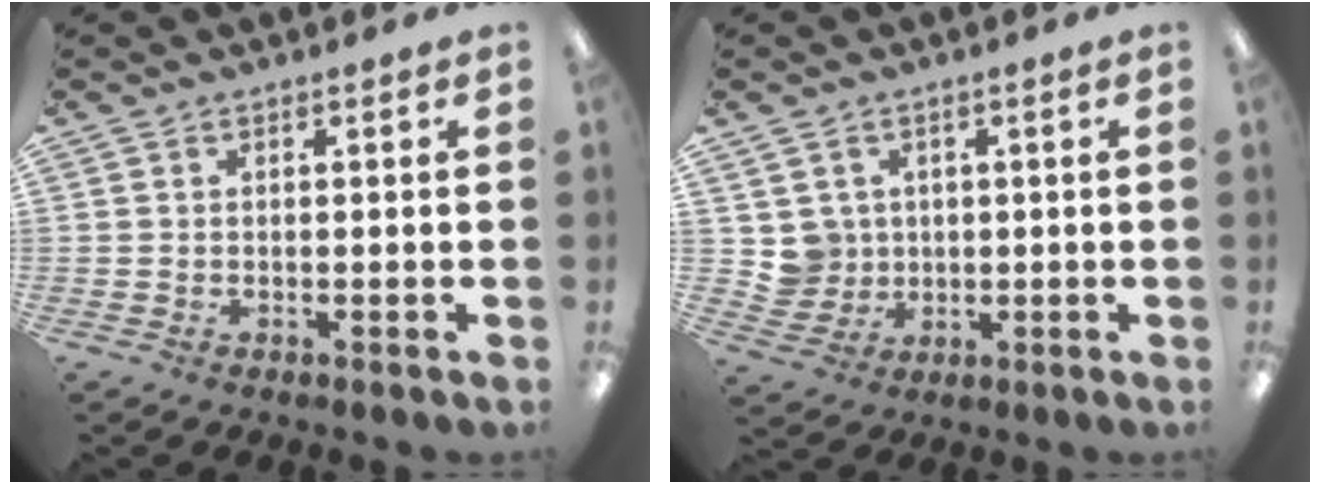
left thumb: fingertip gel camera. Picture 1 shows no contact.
{"total": 5.2, "force": [1.6, 4.9, 0.1], "torque": [-0.008, 0.000, 0.034]}